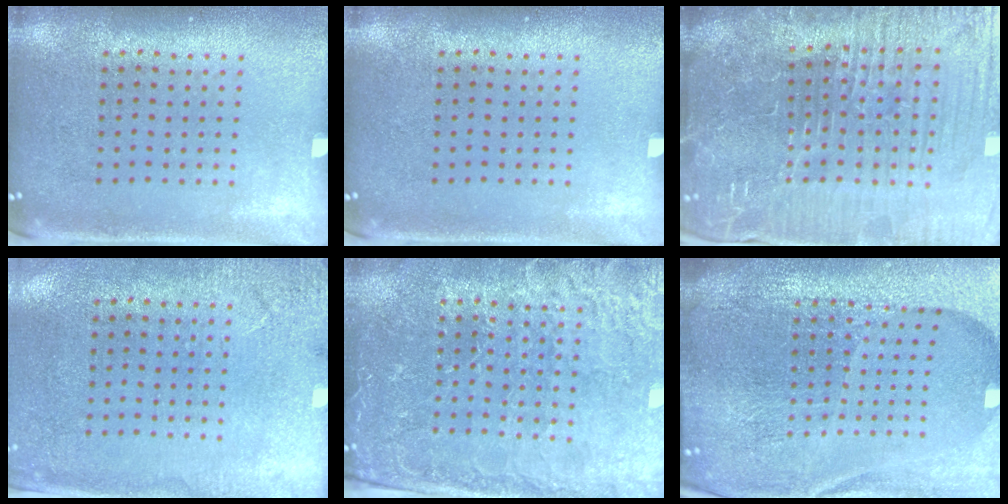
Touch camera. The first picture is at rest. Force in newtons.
{"total": 0.0}
{"total": 7.5, "press": 6.7, "slide": 3.4}
{"total": 2.6, "press": 2.2, "slide": 1.3}
{"total": 3.5, "press": 3.4, "slide": 0.8}
{"total": 6.8, "press": 5.9, "slide": 3.4}